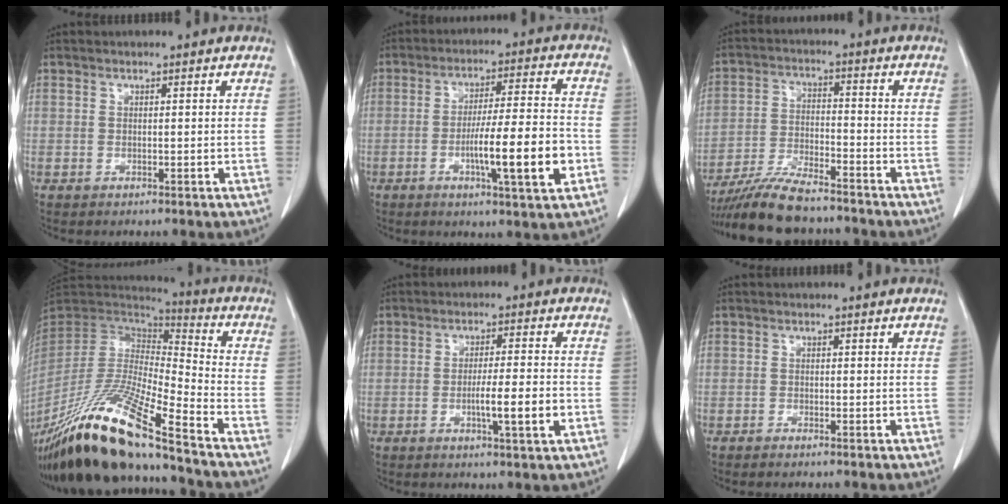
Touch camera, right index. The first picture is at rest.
{"total": 12.2, "force": [-3.7, 0.5, 11.6], "torque": [-0.188, -0.002, -0.060]}
{"total": 10.8, "force": [-9.6, 1.6, 4.6], "torque": [-0.084, -0.016, -0.164]}
{"total": 22.3, "force": [-16.7, 0.6, 14.7], "torque": [-0.308, -0.055, -0.313]}
{"total": 6.4, "force": [-1.9, 0.0, 6.1], "torque": [-0.096, -0.007, -0.029]}
{"total": 0.9, "force": [-0.8, 0.1, 0.4], "torque": [-0.011, -0.001, -0.010]}